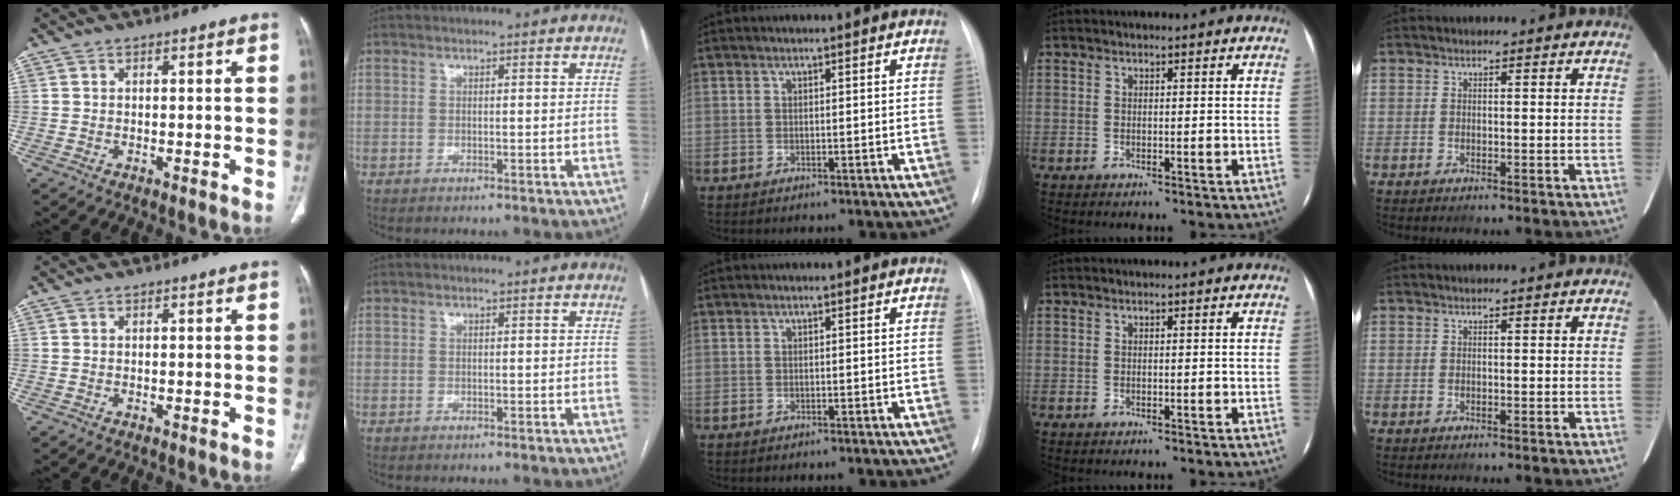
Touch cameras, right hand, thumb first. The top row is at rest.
{}